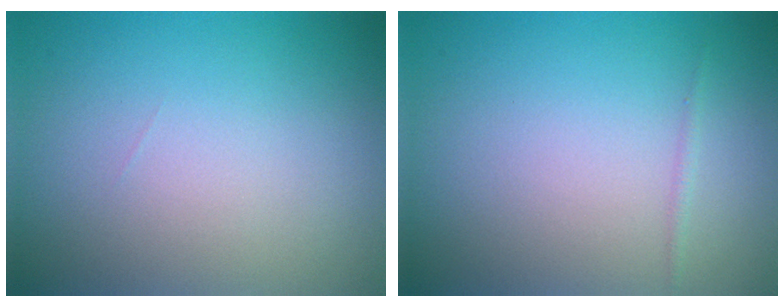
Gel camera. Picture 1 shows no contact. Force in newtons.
{"total": 0.5, "press": 0.5, "slide": 0.0}